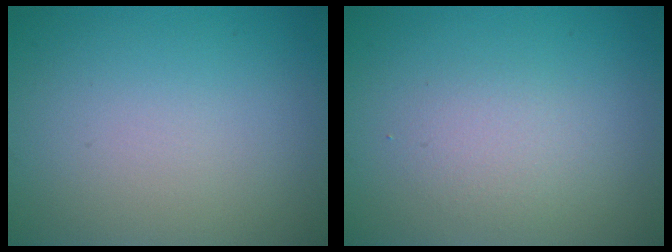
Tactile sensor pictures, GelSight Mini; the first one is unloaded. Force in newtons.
{"total": 1.9, "press": 1.9, "slide": 0.0}